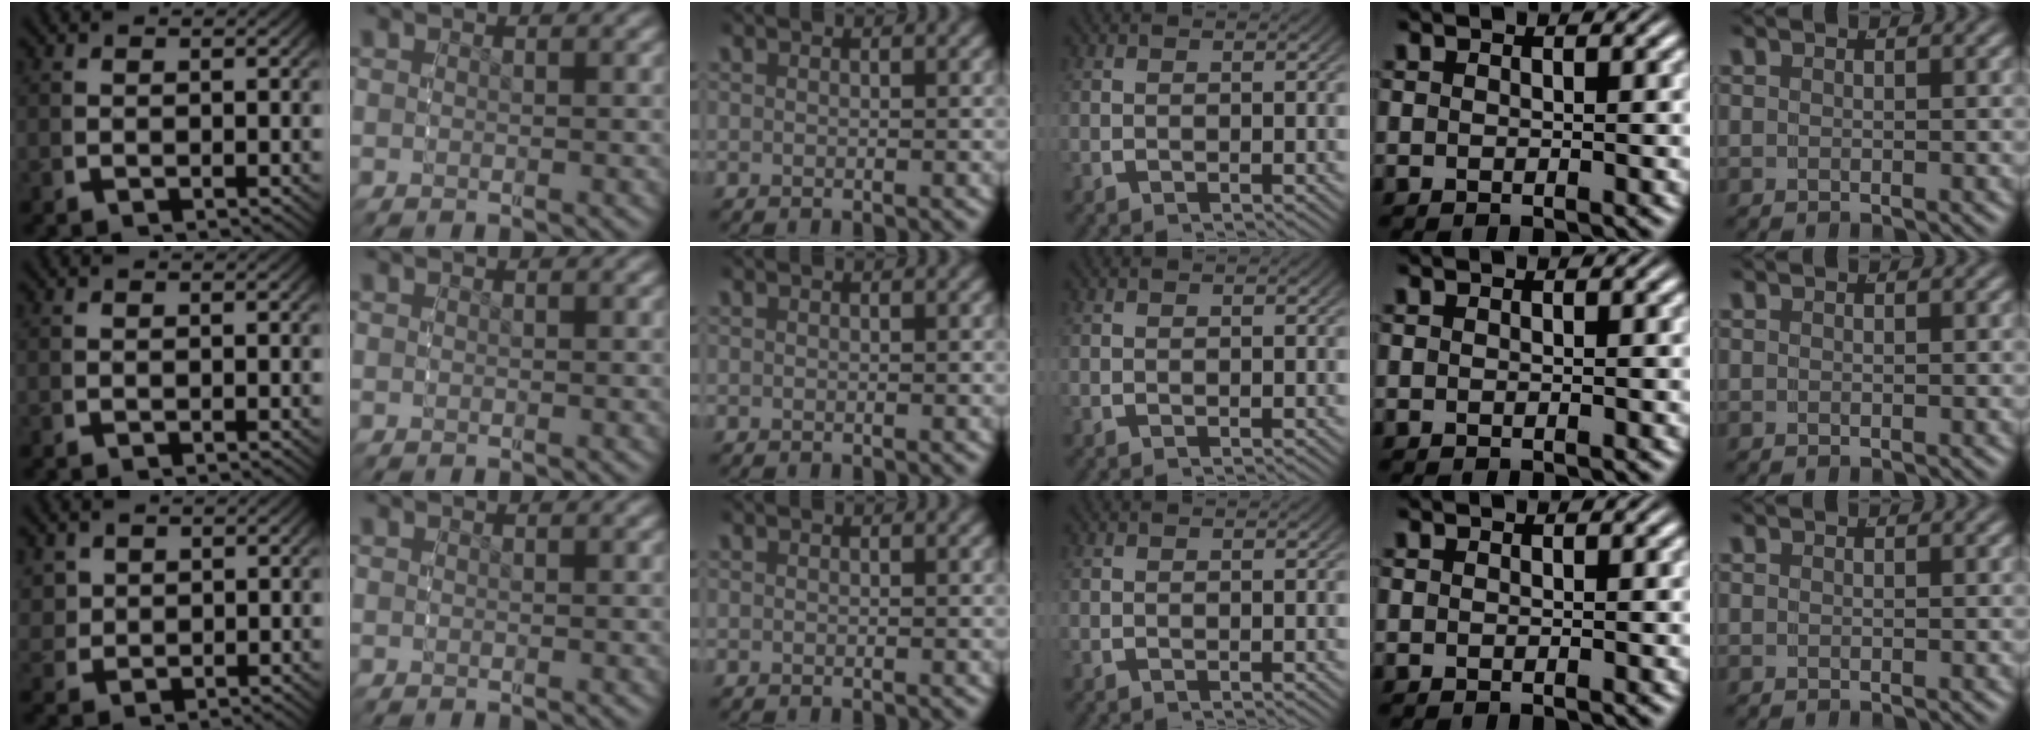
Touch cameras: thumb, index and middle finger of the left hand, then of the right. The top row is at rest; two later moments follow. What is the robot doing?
{"motion": "grasp_and_lifting", "object": "backpack"}